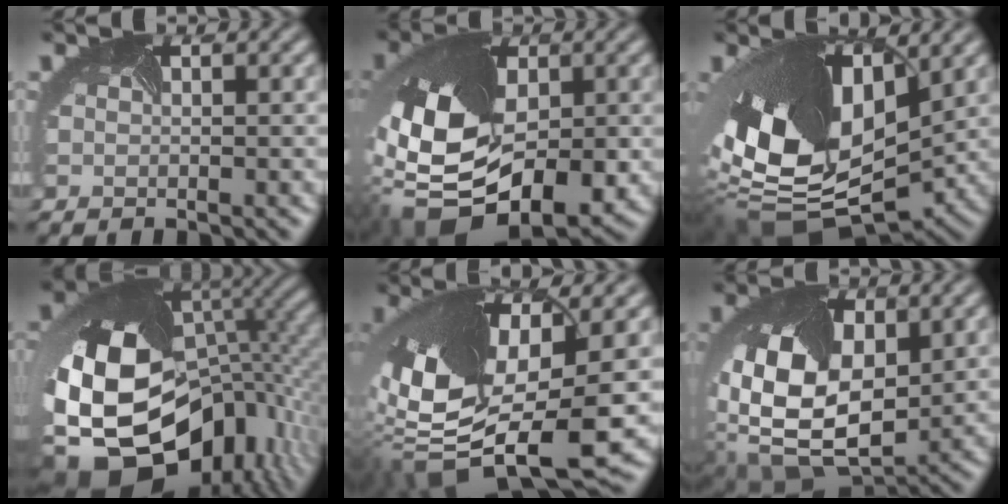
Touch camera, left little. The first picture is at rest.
{"total": 15.2, "force": [-3.6, 10.0, 10.9], "torque": [-0.221, -0.042, -0.039]}
{"total": 16.1, "force": [-0.6, 9.7, 12.9], "torque": [-0.259, -0.039, 0.011]}
{"total": 19.7, "force": [-6.2, 13.4, 13.1], "torque": [-0.263, -0.051, -0.079]}
{"total": 16.2, "force": [-1.6, 7.8, 14.0], "torque": [-0.303, -0.046, -0.013]}
{"total": 12.0, "force": [1.1, 7.9, 8.9], "torque": [-0.206, -0.027, 0.028]}